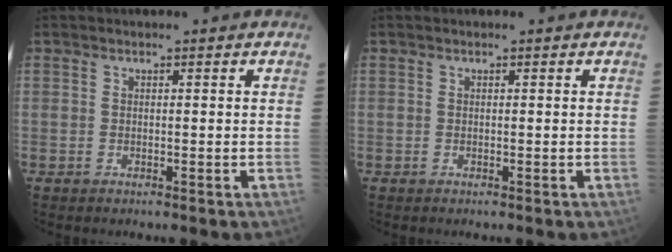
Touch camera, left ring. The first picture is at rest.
{"total": 0.0}